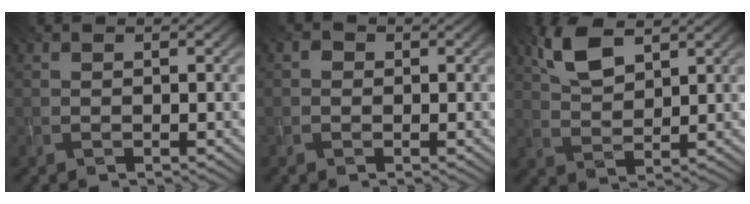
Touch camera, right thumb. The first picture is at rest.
{"total": 0.9, "force": [-0.1, 0.9, 0.3], "torque": [-0.002, -0.002, -0.007]}
{"total": 6.0, "force": [3.5, 2.6, 4.1], "torque": [-0.101, 0.005, 0.074]}